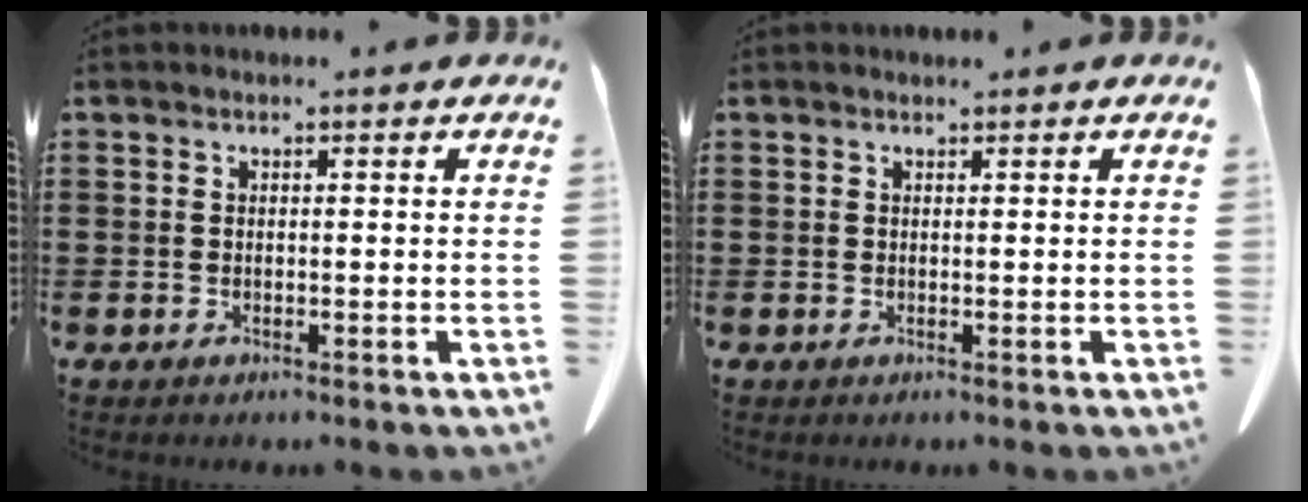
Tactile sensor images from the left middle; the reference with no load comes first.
{"total": 0.0}